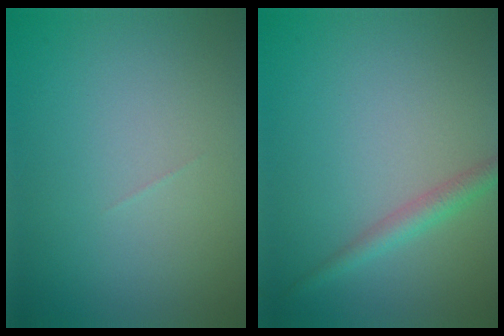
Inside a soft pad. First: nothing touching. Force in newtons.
{"total": 1.9, "press": 1.9, "slide": 0.0}